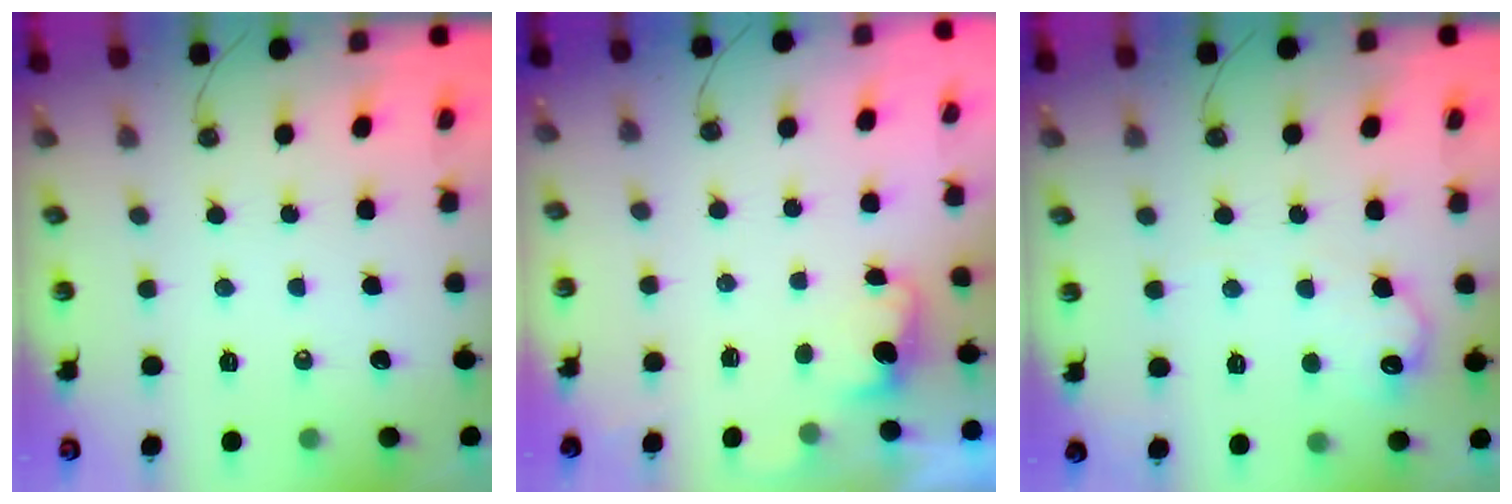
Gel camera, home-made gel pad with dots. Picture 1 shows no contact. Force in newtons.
{"total": 1.4, "press": 1.1, "slide": 0.8}
{"total": 10.9, "press": 10.9, "slide": 0.5}